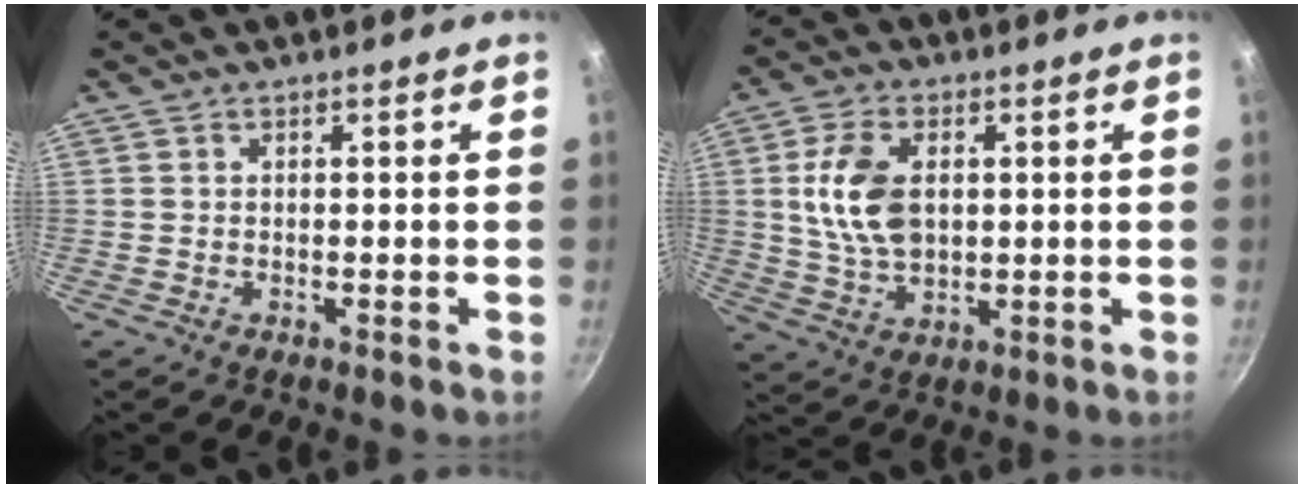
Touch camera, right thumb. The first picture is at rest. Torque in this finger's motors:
{"motor_torque": [-0.15, 0.46, 1.25, 0.04, 0.08]}